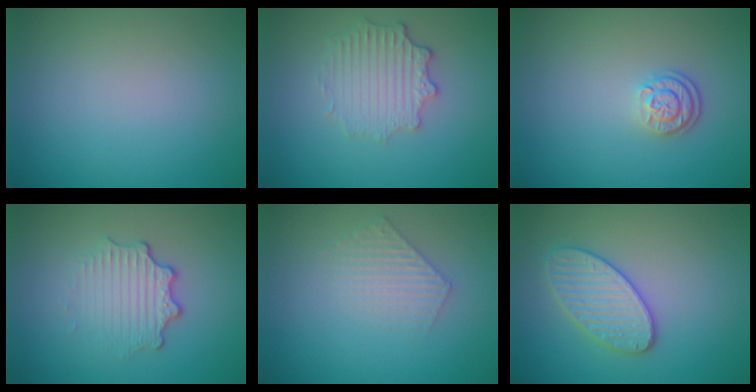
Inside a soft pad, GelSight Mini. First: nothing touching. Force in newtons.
{"total": 3.6, "press": 2.8, "slide": 2.2}
{"total": 2.4, "press": 1.9, "slide": 1.5}
{"total": 3.4, "press": 2.6, "slide": 2.2}
{"total": 2.2, "press": 2.1, "slide": 0.4}
{"total": 3.5, "press": 3.5, "slide": 0.3}